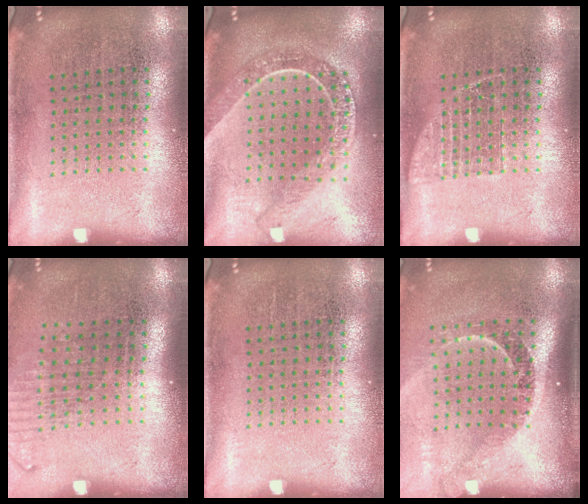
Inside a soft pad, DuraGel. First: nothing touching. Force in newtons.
{"total": 2.2, "press": 1.8, "slide": 1.2}
{"total": 1.5, "press": 1.5, "slide": 0.3}
{"total": 1.3, "press": 1.1, "slide": 0.8}
{"total": 0.0}
{"total": 2.3, "press": 1.6, "slide": 1.6}